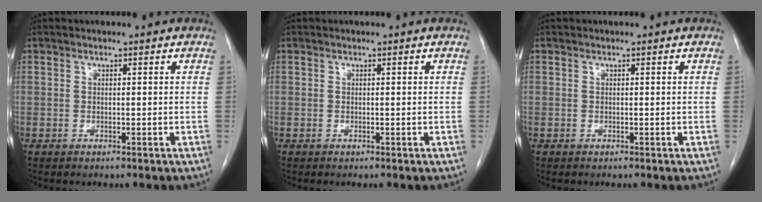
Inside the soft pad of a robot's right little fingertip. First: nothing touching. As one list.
[{"total": 0.0}, {"total": 0.0}]